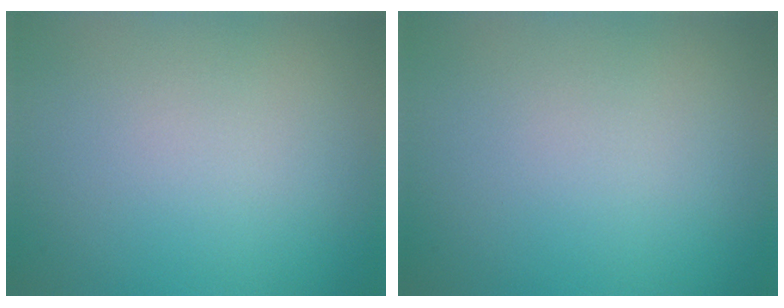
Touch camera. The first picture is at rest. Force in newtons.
{"total": 0.0}